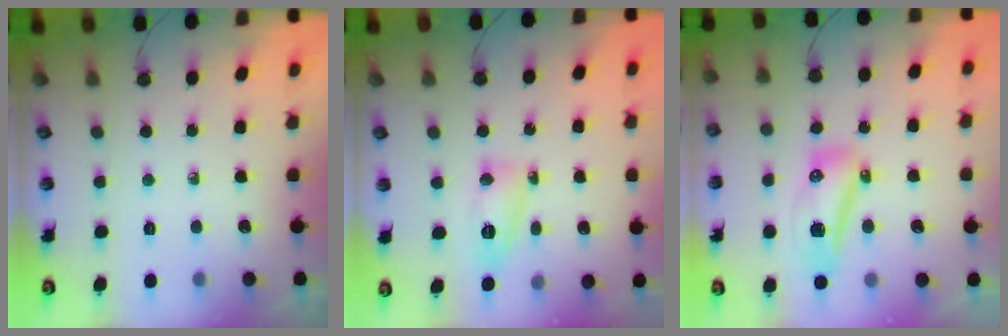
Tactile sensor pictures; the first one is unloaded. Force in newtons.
{"total": 9.6, "press": 9.6, "slide": 1.0}
{"total": 11.0, "press": 10.6, "slide": 2.8}